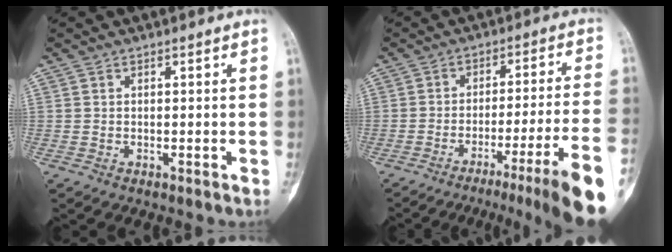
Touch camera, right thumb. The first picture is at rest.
{"total": 17.5, "force": [-10.9, -0.4, 13.6], "torque": [-0.149, 0.052, -0.161]}